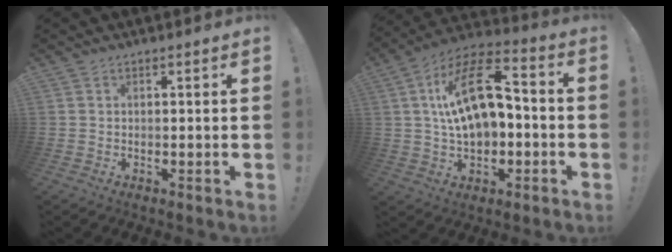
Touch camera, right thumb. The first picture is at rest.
{"total": 18.5, "force": [2.5, 10.4, 15.1], "torque": [-0.248, 0.004, 0.045]}